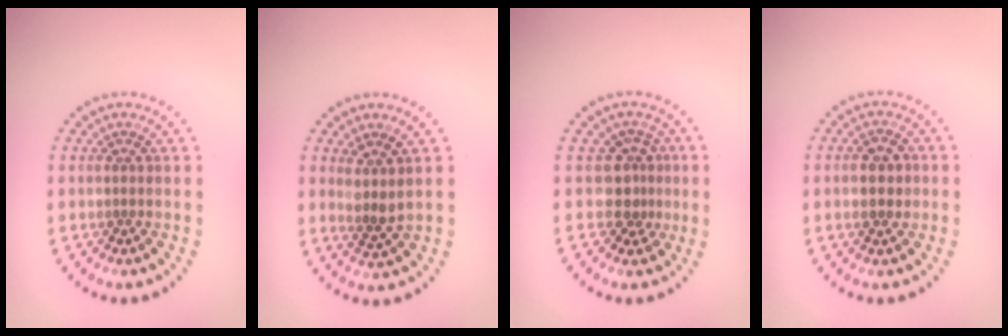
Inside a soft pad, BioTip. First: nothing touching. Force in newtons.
{"total": 2.2, "press": 1.8, "slide": 1.2}
{"total": 2.6, "press": 1.8, "slide": 1.8}
{"total": 2.7, "press": 2.7, "slide": 0.1}